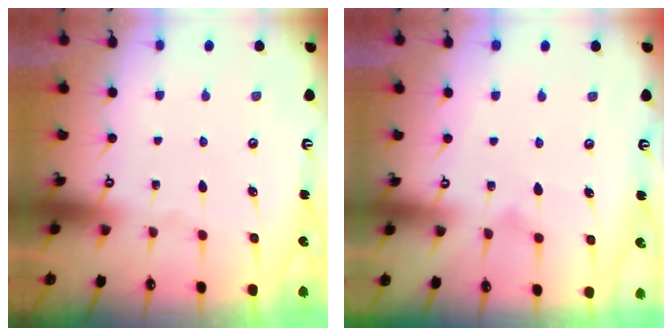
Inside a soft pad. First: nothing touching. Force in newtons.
{"total": 7.8, "press": 7.8, "slide": 0.1}